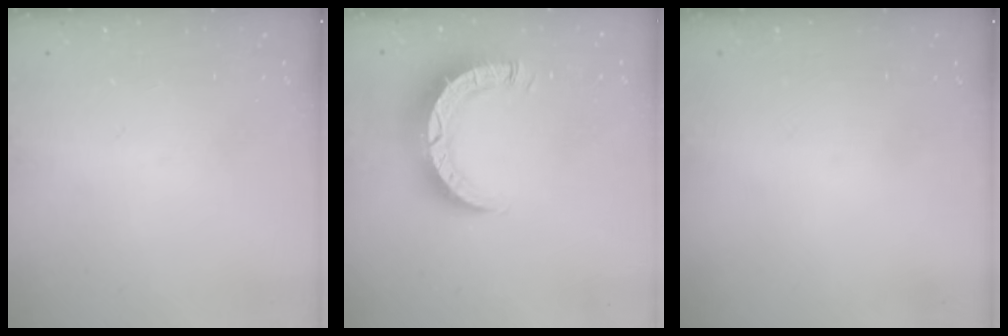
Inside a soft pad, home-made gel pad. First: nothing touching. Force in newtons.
{"total": 8.3, "press": 8.2, "slide": 0.8}
{"total": 0.0}